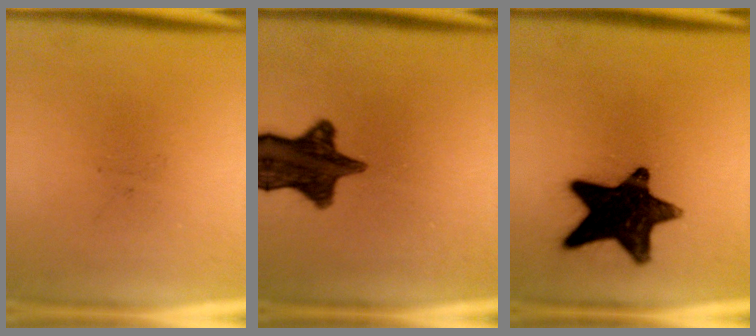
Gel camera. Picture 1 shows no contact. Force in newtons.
{"total": 12.3}
{"total": 15.4}